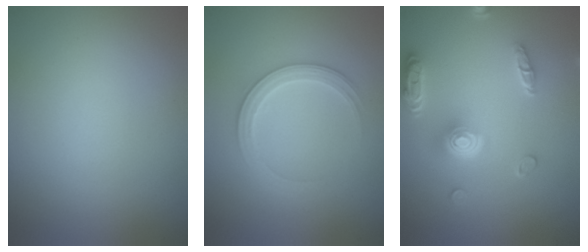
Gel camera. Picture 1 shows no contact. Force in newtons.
{"total": 2.8, "press": 2.7, "slide": 0.4}
{"total": 4.9, "press": 3.7, "slide": 3.1}